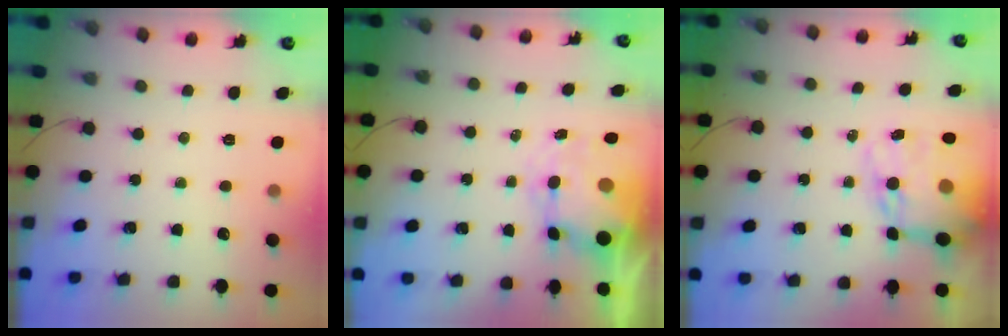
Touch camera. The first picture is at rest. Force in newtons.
{"total": 7.3, "press": 7.1, "slide": 1.8}
{"total": 15.6, "press": 15.1, "slide": 3.8}